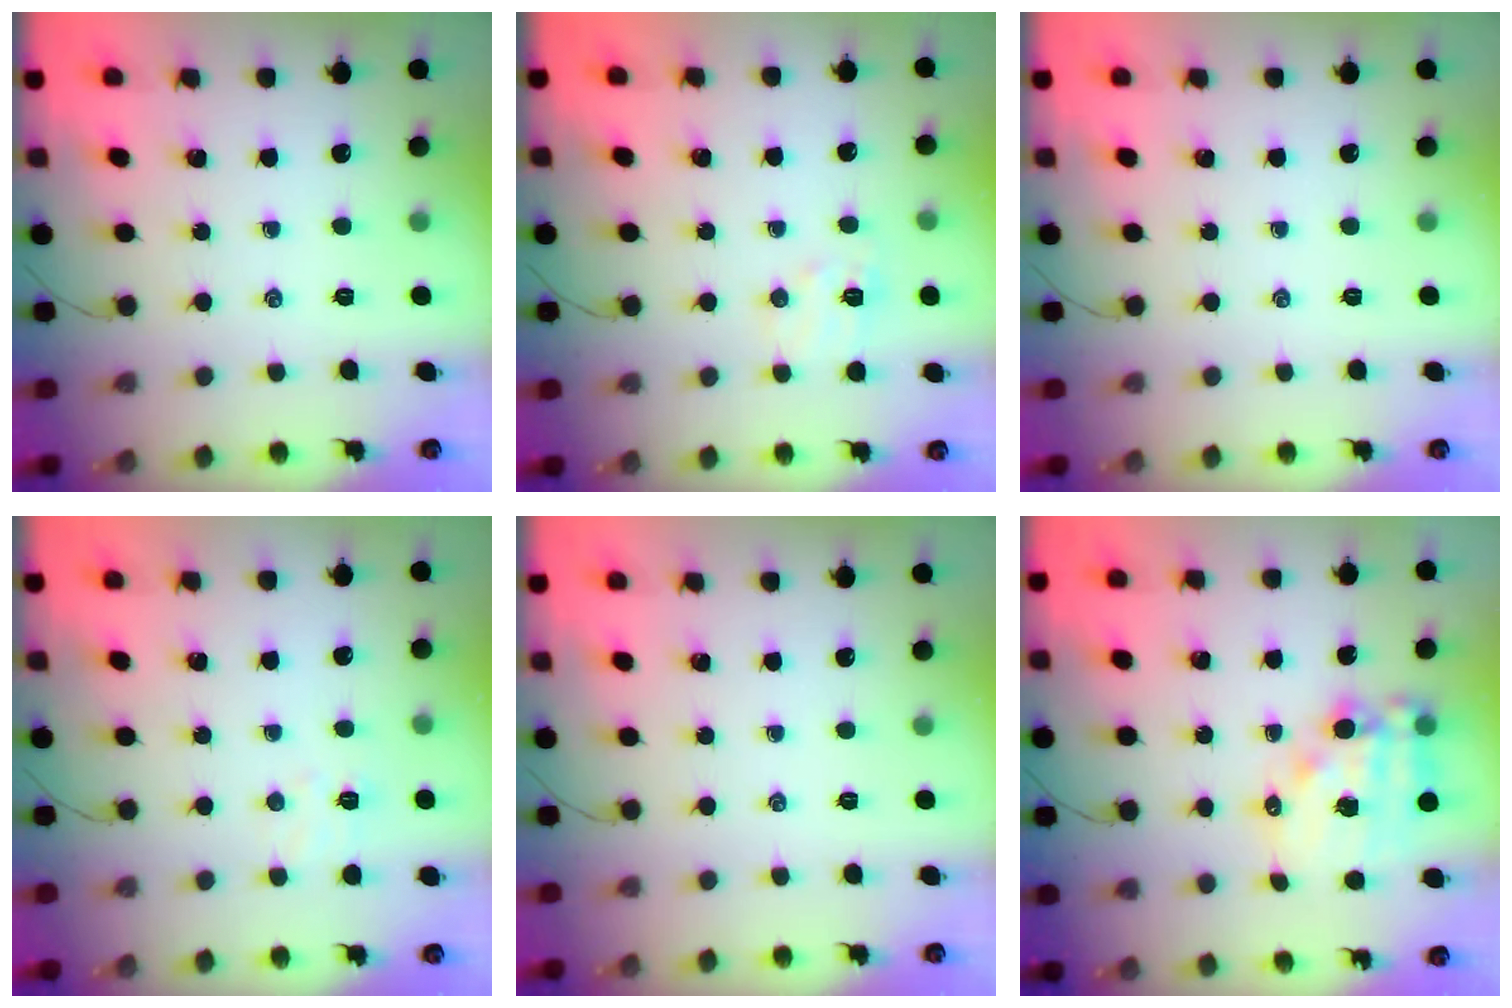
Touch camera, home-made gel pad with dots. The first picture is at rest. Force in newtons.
{"total": 7.1, "press": 7.0, "slide": 1.1}
{"total": 0.0}
{"total": 5.3, "press": 5.1, "slide": 1.2}
{"total": 0.0}
{"total": 13.8, "press": 13.4, "slide": 3.3}